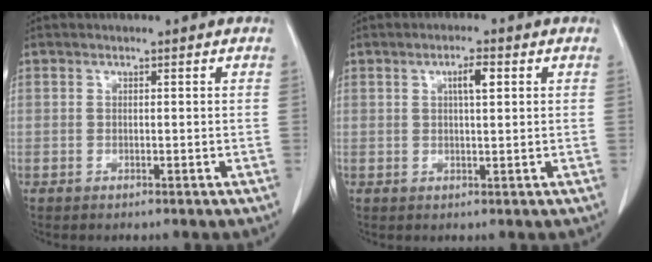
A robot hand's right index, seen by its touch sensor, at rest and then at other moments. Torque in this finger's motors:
{"motor_torque": [0.31, 0.05, 0.11, 0.04]}